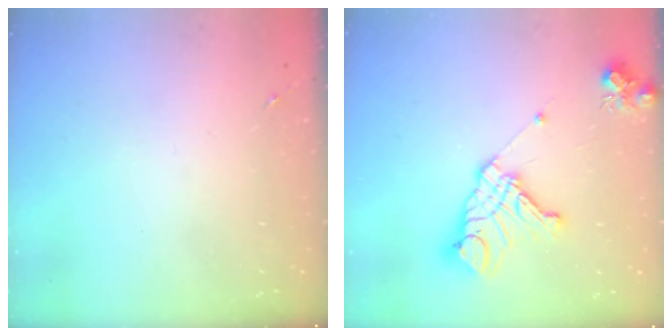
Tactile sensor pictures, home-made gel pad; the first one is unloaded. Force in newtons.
{"total": 15.8, "press": 15.7, "slide": 1.7}